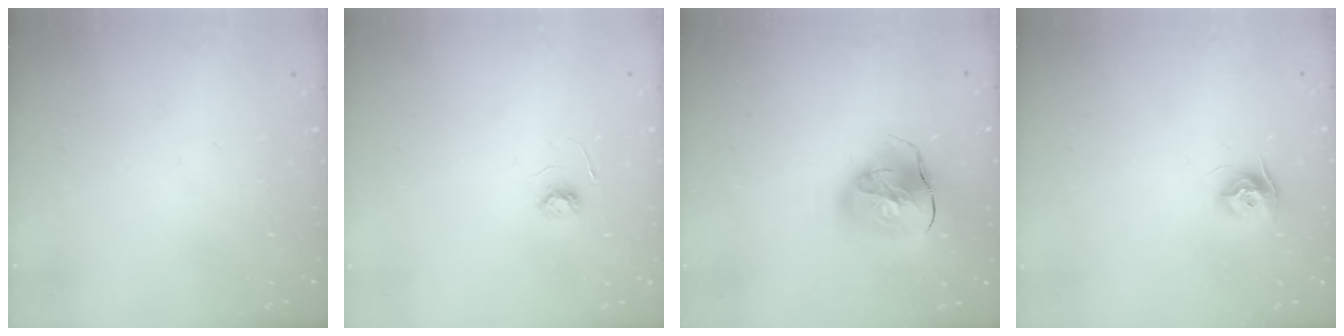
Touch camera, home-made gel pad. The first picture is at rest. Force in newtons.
{"total": 3.6, "press": 3.6, "slide": 0.5}
{"total": 14.1, "press": 14.0, "slide": 2.0}
{"total": 8.8, "press": 8.8, "slide": 0.2}